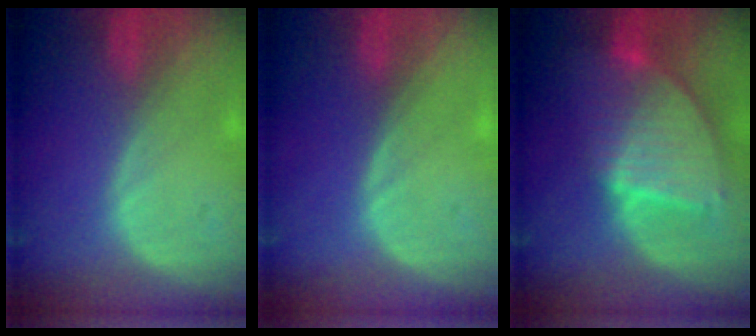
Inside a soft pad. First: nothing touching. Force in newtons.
{"total": 0.0}
{"total": 9.3, "press": 8.0, "slide": 4.7}